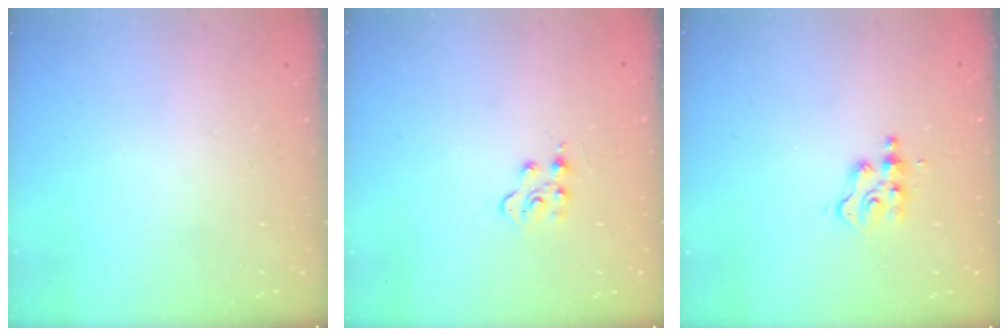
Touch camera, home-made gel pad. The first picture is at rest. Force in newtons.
{"total": 3.8, "press": 3.7, "slide": 0.5}
{"total": 3.3, "press": 3.2, "slide": 0.5}